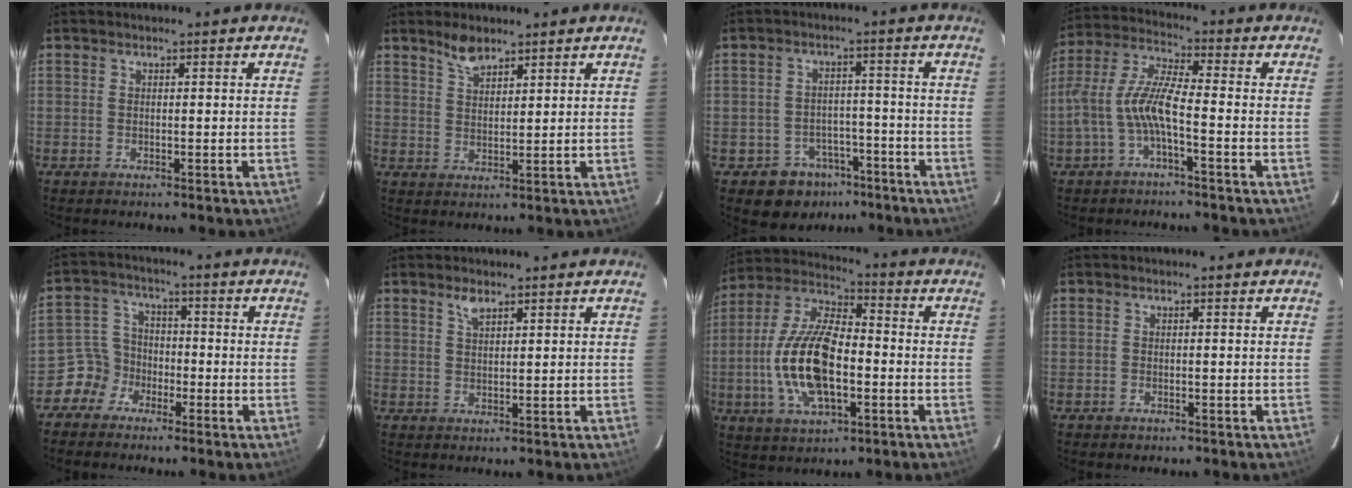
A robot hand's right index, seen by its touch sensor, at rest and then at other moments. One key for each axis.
{"total": 4.2, "fx": 3.4, "fy": 1.5, "fz": 1.8, "tx": -0.032, "ty": 0.001, "tz": 0.065}
{"total": 7.8, "fx": -4.9, "fy": 6.0, "fz": 1.0, "tx": -0.026, "ty": 0.030, "tz": -0.054}
{"total": 8.8, "fx": -3.0, "fy": 1.8, "fz": 8.1, "tx": -0.188, "ty": 0.012, "tz": -0.056}
{"total": 5.8, "fx": -3.6, "fy": 4.5, "fz": 0.0, "tx": -0.004, "ty": 0.029, "tz": -0.076}
{"total": 2.3, "fx": 1.7, "fy": 1.0, "fz": 1.2, "tx": -0.021, "ty": 0.002, "tz": 0.033}
{"total": 17.2, "fx": -3.5, "fy": 7.6, "fz": 15.0, "tx": -0.314, "ty": 0.001, "tz": -0.067}
{"total": 0.9, "fx": -0.6, "fy": 0.7, "fz": 0.2, "tx": -0.003, "ty": 0.000, "tz": -0.007}